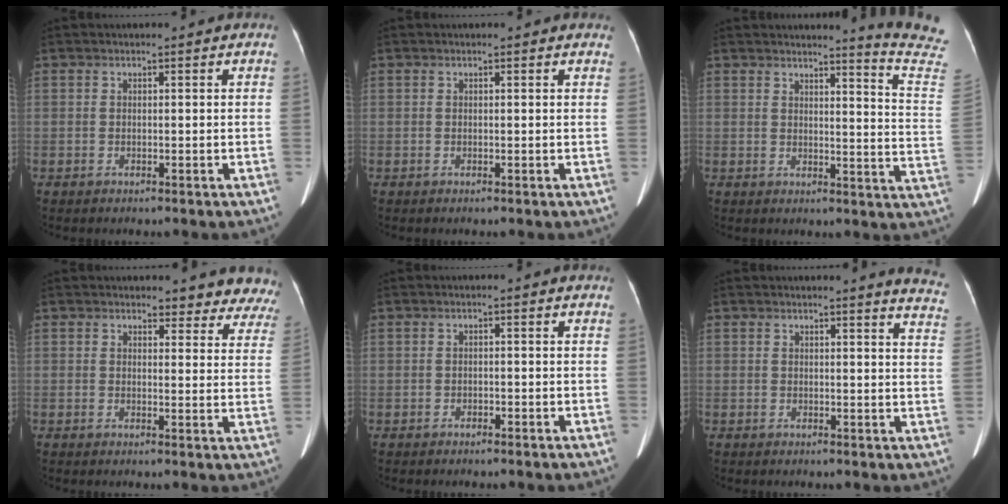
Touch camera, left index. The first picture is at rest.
{"total": 1.0, "force": [0.9, 0.3, 0.2], "torque": [-0.007, 0.000, 0.000]}
{"total": 11.1, "force": [10.7, -2.6, 1.6], "torque": [-0.023, -0.120, 0.103]}
{"total": 9.2, "force": [8.8, 2.8, 0.5], "torque": [0.049, -0.027, 0.059]}
{"total": 0.7, "force": [-0.5, 0.3, 0.2], "torque": [-0.006, 0.000, -0.009]}
{"total": 7.1, "force": [6.9, 0.1, 1.5], "torque": [-0.001, -0.058, 0.039]}